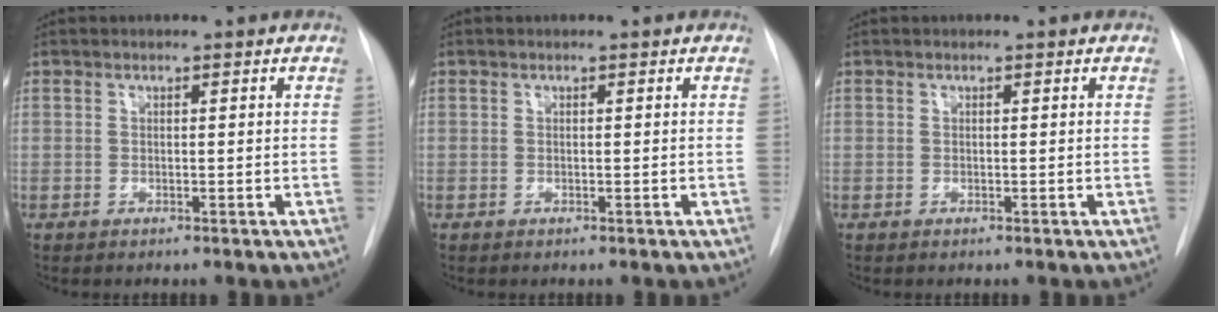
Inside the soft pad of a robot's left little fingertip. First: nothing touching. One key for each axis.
{"total": 0.0}
{"total": 0.0}